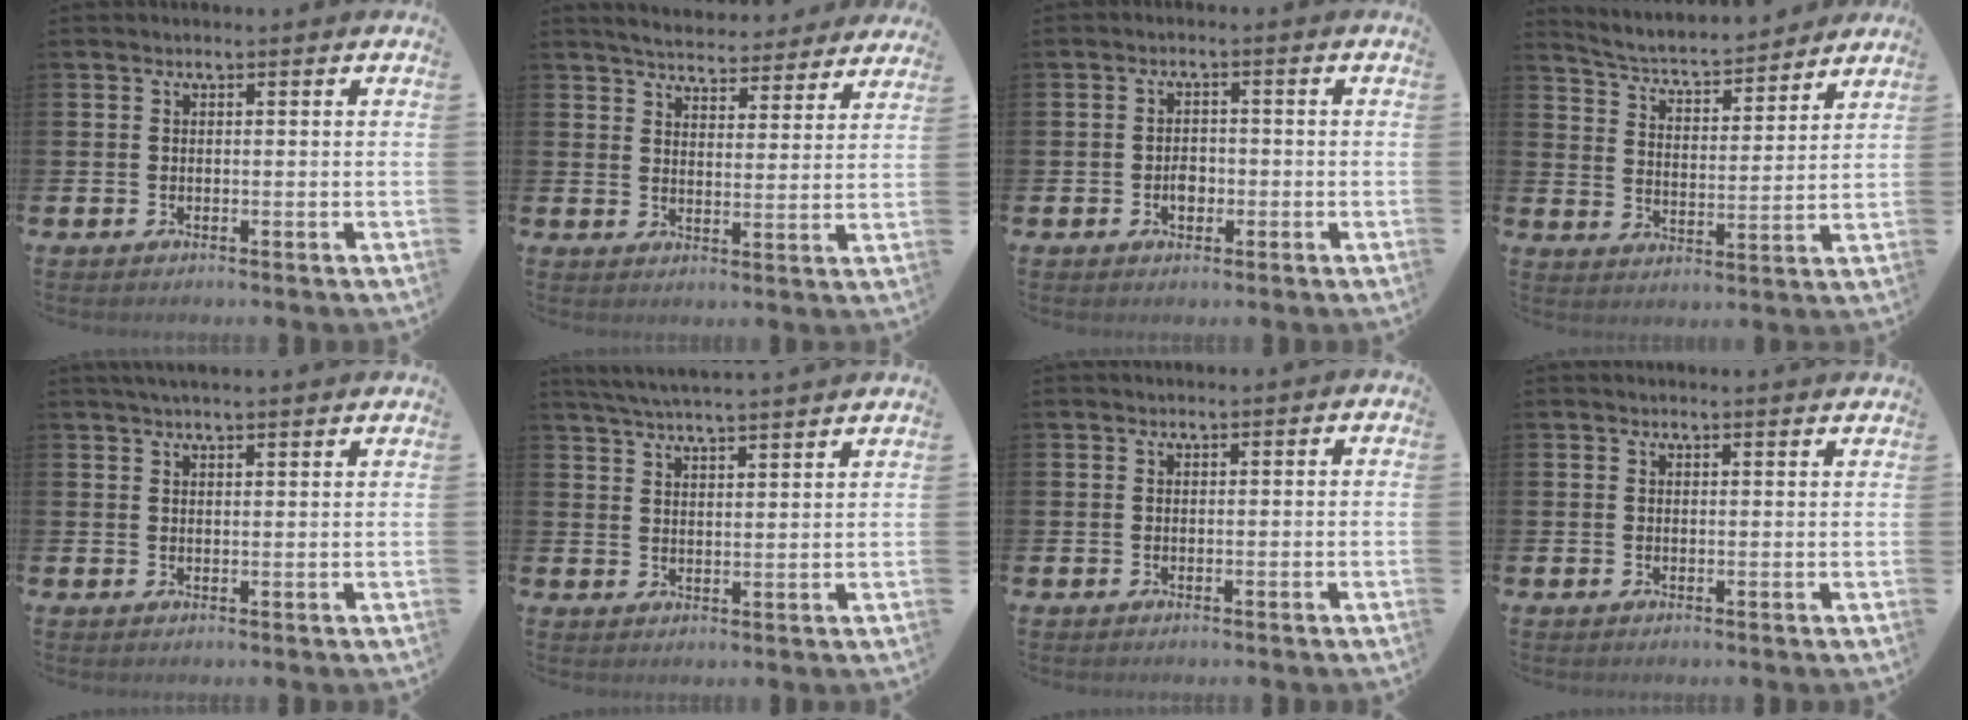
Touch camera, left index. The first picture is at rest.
{"total": 5.1, "force": [5.0, 0.8, 0.4], "torque": [-0.023, -0.036, 0.088]}
{"total": 2.3, "force": [-0.6, 1.7, 1.5], "torque": [-0.018, 0.000, -0.015]}
{"total": 5.3, "force": [5.1, 0.7, 1.1], "torque": [-0.050, -0.043, 0.084]}
{"total": 2.3, "force": [2.2, 0.0, 0.9], "torque": [-0.015, -0.003, 0.038]}
{"total": 4.7, "force": [4.6, -0.4, 0.9], "torque": [-0.033, -0.021, 0.084]}
{"total": 0.0}
{"total": 0.7, "force": [0.7, -0.1, 0.2], "torque": [0.010, -0.007, 0.011]}